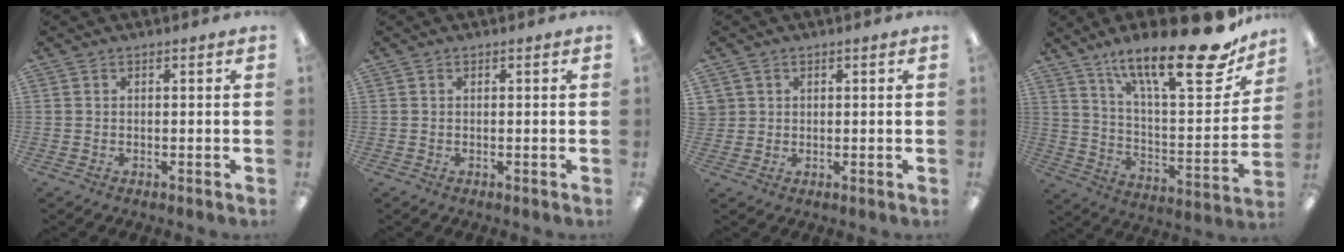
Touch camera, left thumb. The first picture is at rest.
{"total": 0.0}
{"total": 2.5, "force": [1.0, 2.3, 0.0], "torque": [-0.007, 0.004, 0.019]}
{"total": 24.1, "force": [17.3, 6.4, 15.5], "torque": [-0.227, -0.117, 0.278]}